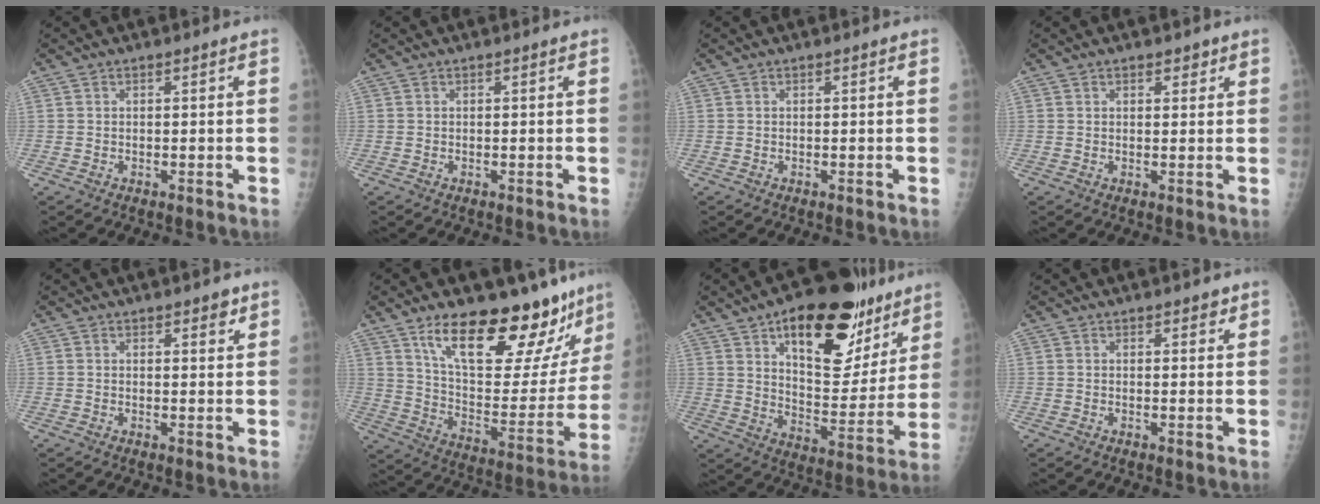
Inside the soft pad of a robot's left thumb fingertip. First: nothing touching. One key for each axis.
{"total": 0.0}
{"total": 0.0}
{"total": 2.0, "fx": 1.3, "fy": 1.2, "fz": 0.9, "tx": 0.004, "ty": -0.005, "tz": 0.014}
{"total": 2.4, "fx": 1.6, "fy": 1.0, "fz": 1.4, "tx": -0.005, "ty": -0.008, "tz": 0.020}
{"total": 27.1, "fx": 19.0, "fy": 9.6, "fz": 16.7, "tx": -0.198, "ty": -0.086, "tz": 0.292}
{"total": 25.1, "fx": 14.1, "fy": 11.8, "fz": 17.1, "tx": -0.201, "ty": -0.047, "tz": 0.217}
{"total": 1.6, "fx": 1.1, "fy": 0.9, "fz": 0.7, "tx": 0.006, "ty": -0.005, "tz": 0.010}